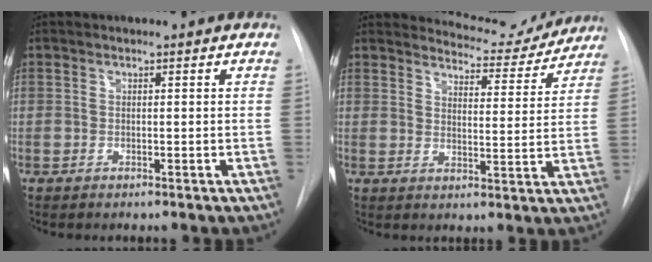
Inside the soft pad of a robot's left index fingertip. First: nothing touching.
{"total": 7.6, "force": [7.5, 1.5, -0.1], "torque": [0.007, -0.020, 0.086]}